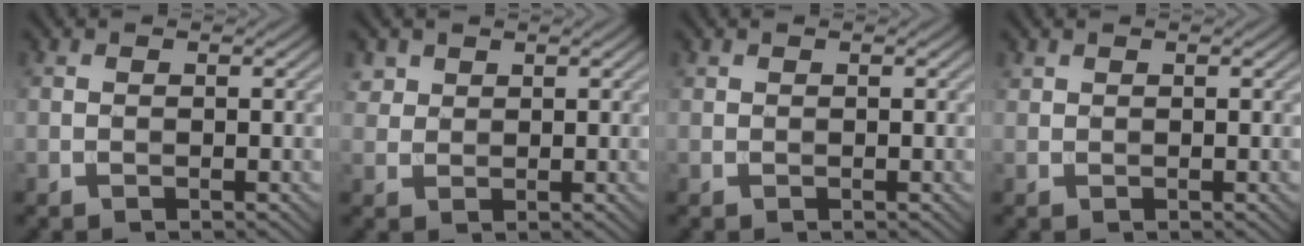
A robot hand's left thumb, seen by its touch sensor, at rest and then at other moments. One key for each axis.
{"total": 1.9, "fx": 1.3, "fy": 1.4, "fz": 0.4, "tx": -0.013, "ty": 0.000, "tz": 0.029}
{"total": 0.0}
{"total": 0.6, "fx": 0.5, "fy": 0.2, "fz": 0.1, "tx": -0.005, "ty": 0.000, "tz": 0.014}